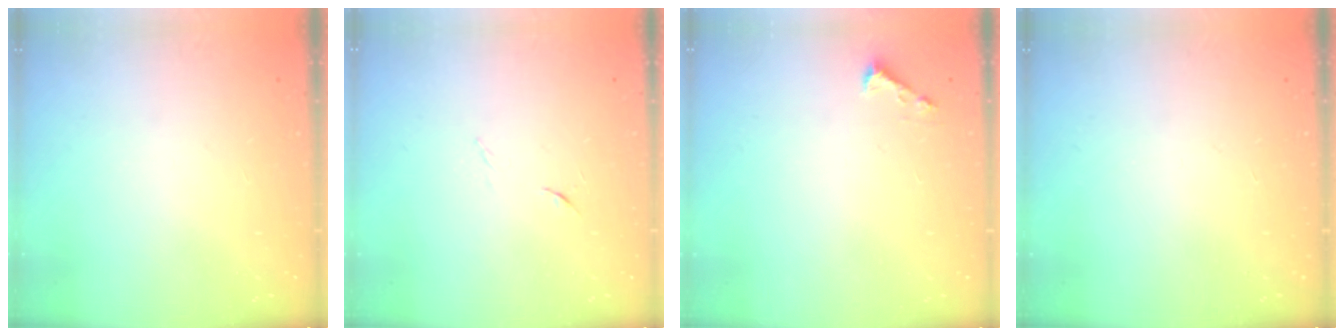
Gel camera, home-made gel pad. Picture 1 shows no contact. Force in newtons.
{"total": 4.1, "press": 4.0, "slide": 1.1}
{"total": 1.6, "press": 1.6, "slide": 0.1}
{"total": 0.0}